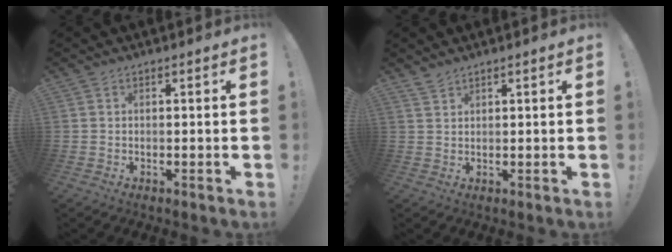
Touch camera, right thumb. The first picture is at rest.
{"total": 2.0, "force": [1.9, 0.5, 0.7], "torque": [-0.013, -0.009, 0.035]}